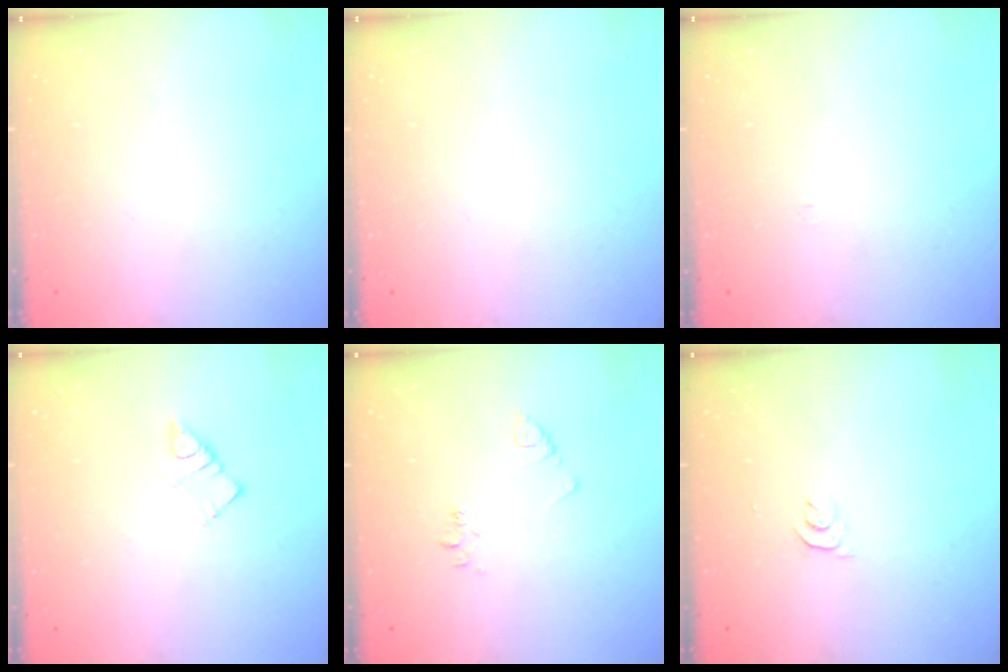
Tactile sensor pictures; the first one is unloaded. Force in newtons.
{"total": 0.0}
{"total": 3.5, "press": 3.5, "slide": 0.4}
{"total": 3.6, "press": 3.5, "slide": 0.3}
{"total": 3.6, "press": 3.6, "slide": 0.6}
{"total": 3.3, "press": 3.2, "slide": 0.5}